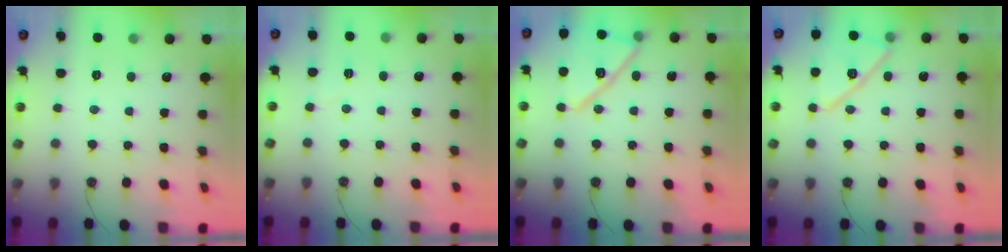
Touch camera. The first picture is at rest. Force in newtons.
{"total": 2.9, "press": 2.7, "slide": 1.1}
{"total": 17.0, "press": 13.9, "slide": 9.9}
{"total": 13.9, "press": 13.9, "slide": 0.2}